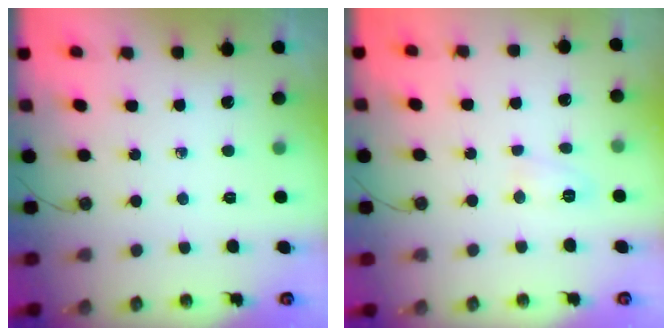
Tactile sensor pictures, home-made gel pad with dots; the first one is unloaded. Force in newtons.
{"total": 5.3, "press": 5.2, "slide": 0.7}